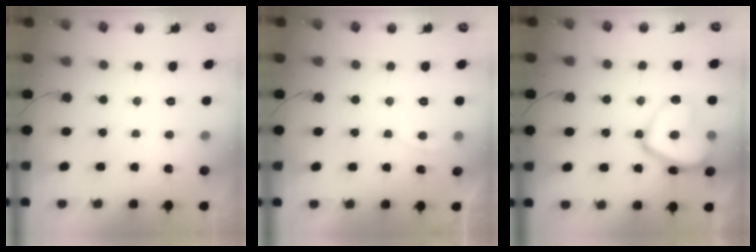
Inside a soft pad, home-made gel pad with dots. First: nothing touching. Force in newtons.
{"total": 1.2, "press": 1.0, "slide": 0.6}
{"total": 15.5, "press": 15.4, "slide": 1.5}